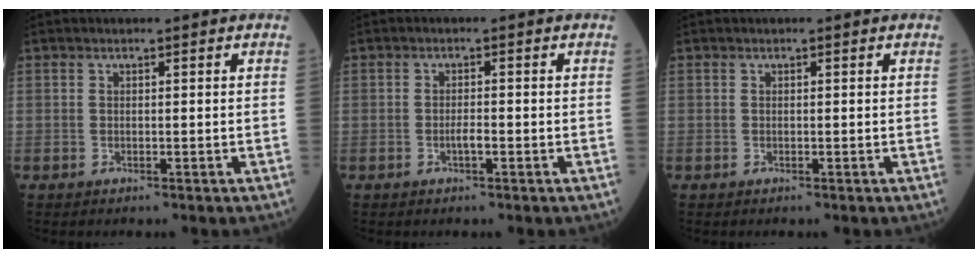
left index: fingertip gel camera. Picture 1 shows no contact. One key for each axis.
{"total": 1.4, "fx": -0.6, "fy": 0.2, "fz": 1.3, "tx": -0.024, "ty": 0.001, "tz": -0.011}
{"total": 0.0}